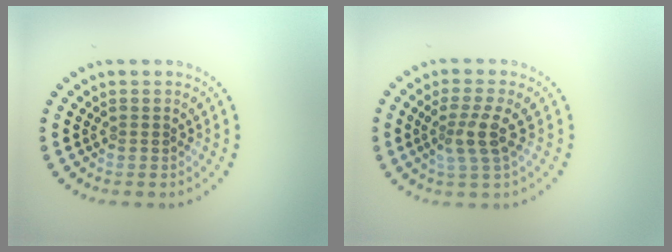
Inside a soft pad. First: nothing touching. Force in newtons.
{"total": 2.6, "press": 2.3, "slide": 1.2}